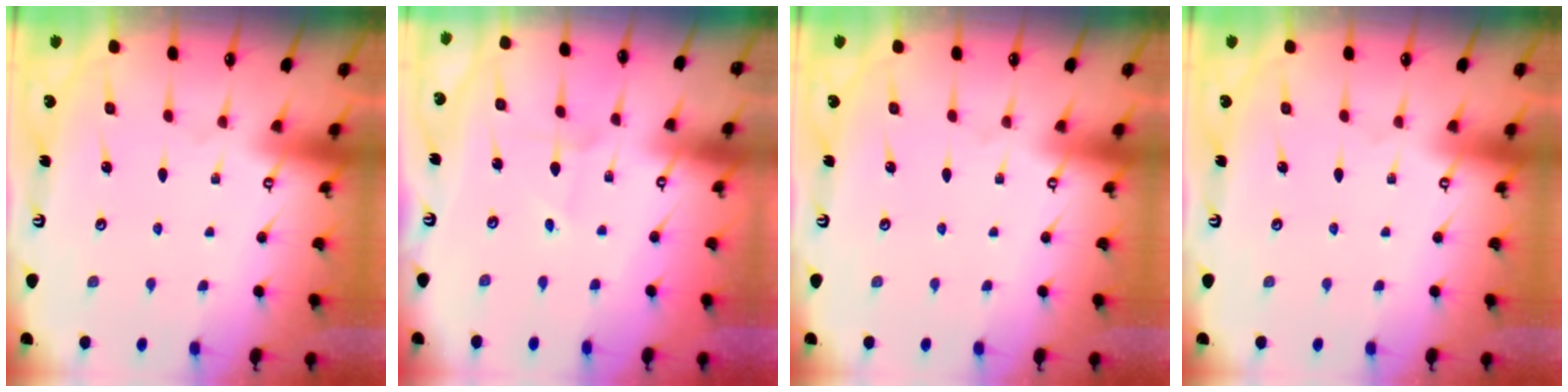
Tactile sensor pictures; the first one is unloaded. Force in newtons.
{"total": 1.4, "press": 1.4, "slide": 0.1}
{"total": 0.0}
{"total": 0.0}